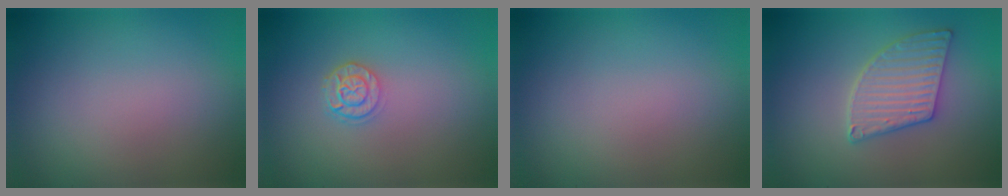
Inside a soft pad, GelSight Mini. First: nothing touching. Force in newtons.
{"total": 2.2, "press": 1.8, "slide": 1.2}
{"total": 0.0}
{"total": 3.8, "press": 3.6, "slide": 1.2}